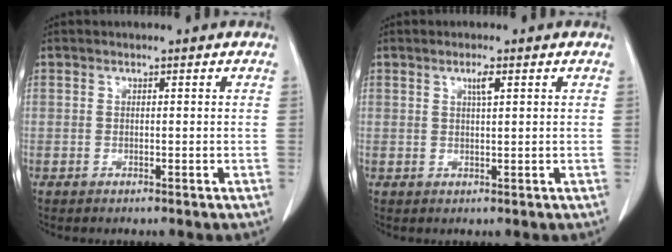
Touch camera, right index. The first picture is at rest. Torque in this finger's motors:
{"motor_torque": [0.14, 0.03, 0.03, 0.01]}